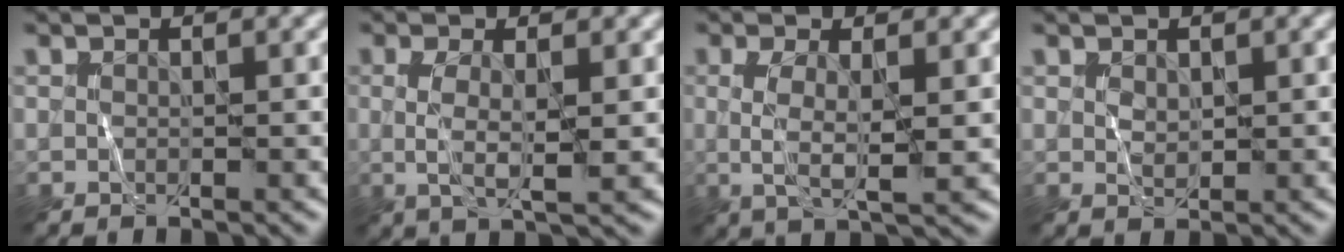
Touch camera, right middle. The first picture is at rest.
{"total": 3.0, "force": [0.2, 0.7, 2.9], "torque": [-0.057, 0.001, 0.005]}
{"total": 3.4, "force": [0.2, 0.9, 3.3], "torque": [-0.066, 0.001, 0.005]}
{"total": 0.9, "force": [0.6, 0.5, 0.3], "torque": [-0.008, 0.003, 0.017]}